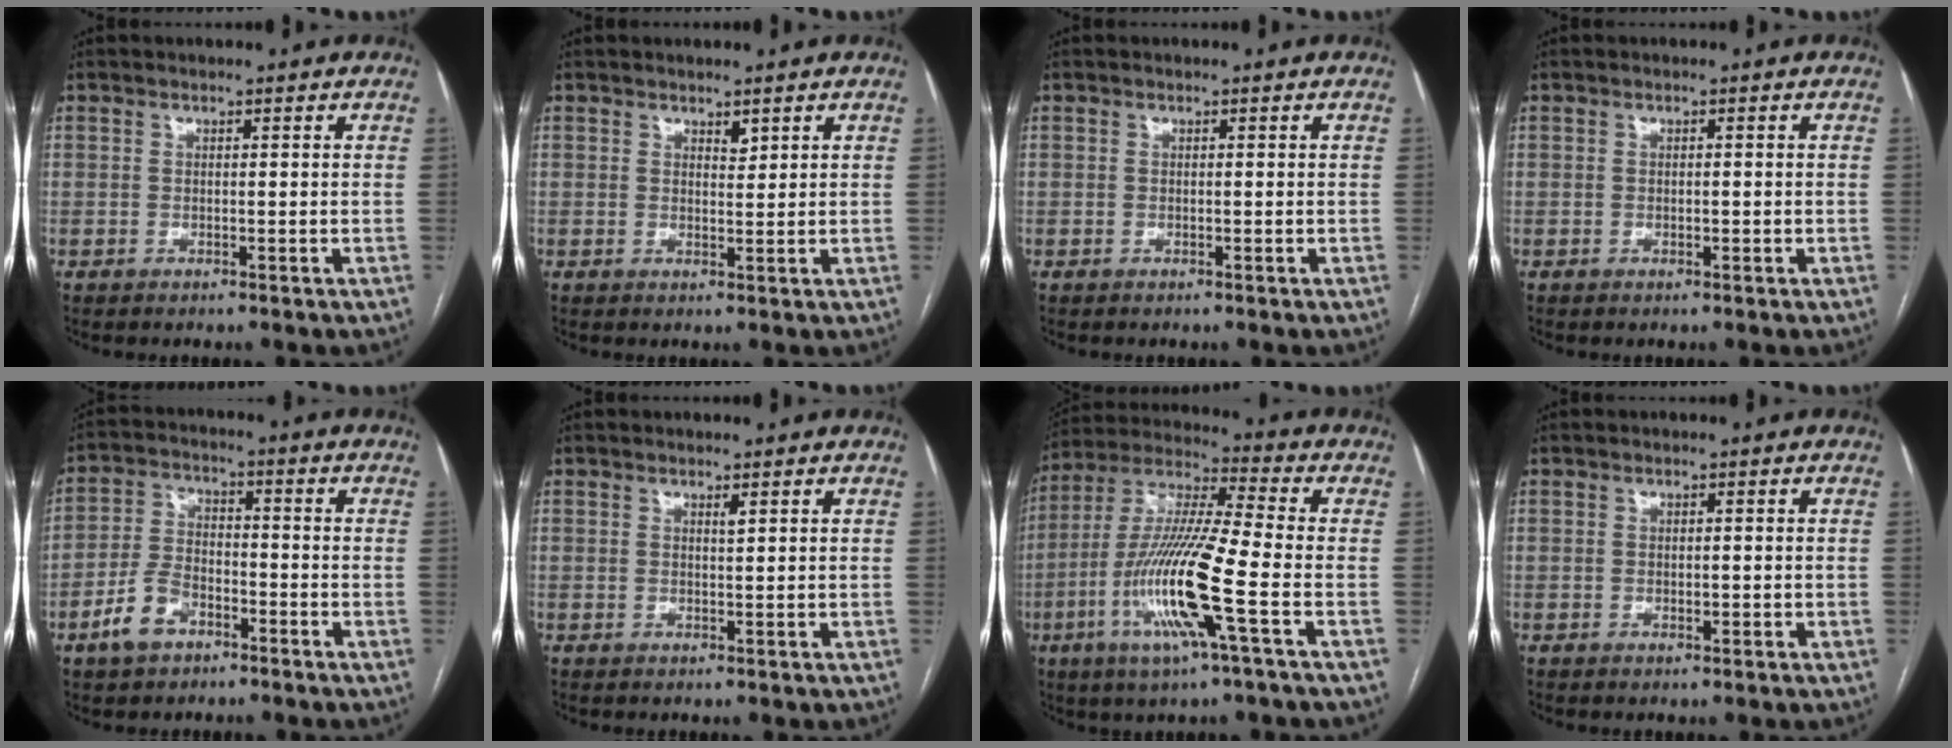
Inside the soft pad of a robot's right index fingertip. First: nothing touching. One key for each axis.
{"total": 1.3, "fx": 1.0, "fy": 0.6, "fz": 0.7, "tx": -0.011, "ty": -0.003, "tz": 0.016}
{"total": 0.0}
{"total": 0.8, "fx": -0.2, "fy": 0.3, "fz": 0.7, "tx": -0.012, "ty": -0.001, "tz": -0.002}
{"total": 7.3, "fx": -4.2, "fy": 4.2, "fz": 4.2, "tx": -0.100, "ty": 0.011, "tz": -0.075}
{"total": 0.7, "fx": 0.4, "fy": 0.0, "fz": 0.5, "tx": -0.010, "ty": -0.003, "tz": 0.008}
{"total": 15.9, "fx": -5.1, "fy": 0.1, "fz": 15.0, "tx": -0.309, "ty": -0.012, "tz": -0.104}
{"total": 1.1, "fx": -0.2, "fy": 0.5, "fz": 0.9, "tx": -0.016, "ty": 0.000, "tz": -0.001}